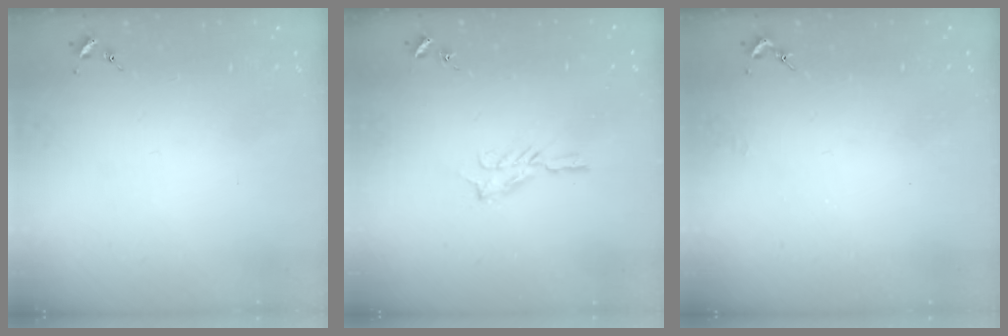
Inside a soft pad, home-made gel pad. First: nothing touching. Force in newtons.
{"total": 5.6, "press": 5.6, "slide": 0.6}
{"total": 1.4, "press": 1.4, "slide": 0.1}